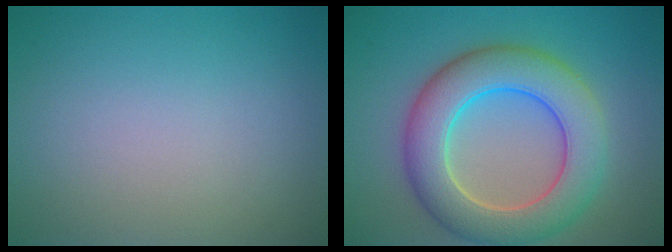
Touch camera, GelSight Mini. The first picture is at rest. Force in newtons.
{"total": 8.6, "press": 8.6, "slide": 0.4}